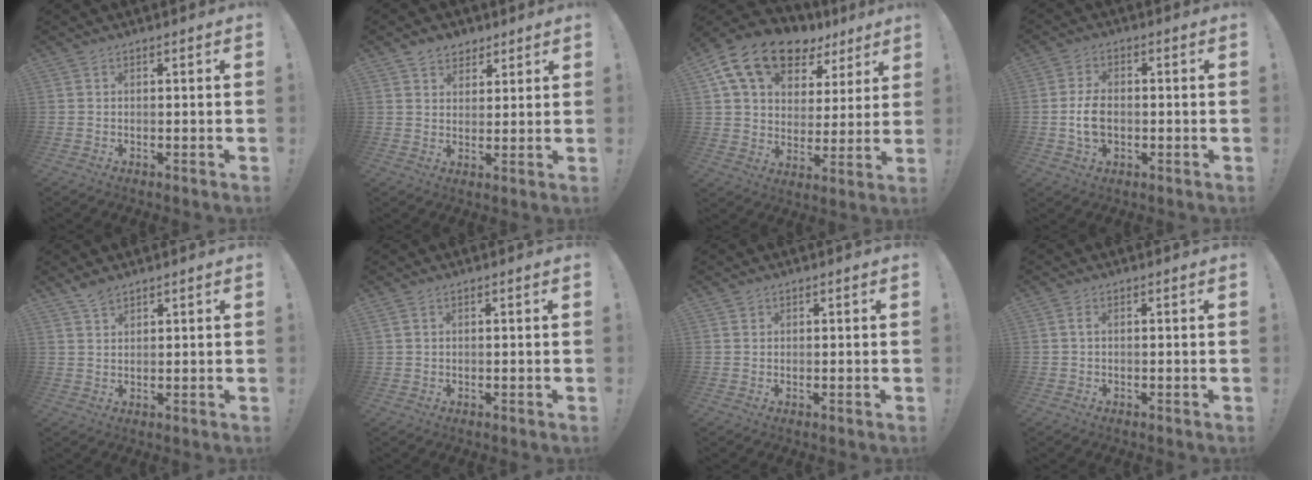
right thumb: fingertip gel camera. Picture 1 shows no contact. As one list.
[{"total": 5.5, "force": [3.7, 4.0, 0.8], "torque": [-0.008, -0.019, 0.070]}, {"total": 17.4, "force": [11.0, 9.9, 9.0], "torque": [-0.153, -0.062, 0.200]}, {"total": 7.3, "force": [-1.1, 4.8, 5.4], "torque": [-0.103, 0.003, -0.020]}, {"total": 3.1, "force": [2.5, 1.0, 1.5], "torque": [-0.020, -0.015, 0.044]}, {"total": 1.1, "force": [0.6, 0.4, 0.8], "torque": [-0.023, 0.004, 0.013]}, {"total": 0.7, "force": [0.5, 0.5, 0.0], "torque": [0.005, -0.003, 0.009]}, {"total": 0.9, "force": [0.1, 0.3, 0.8], "torque": [-0.020, 0.004, 0.000]}]